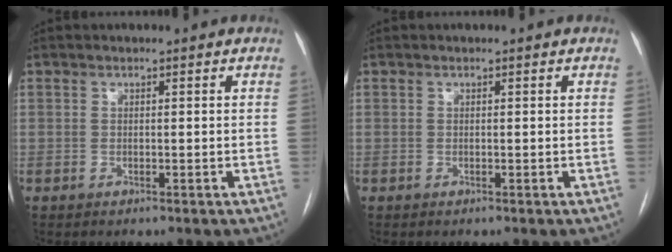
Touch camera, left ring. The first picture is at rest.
{"total": 0.0}